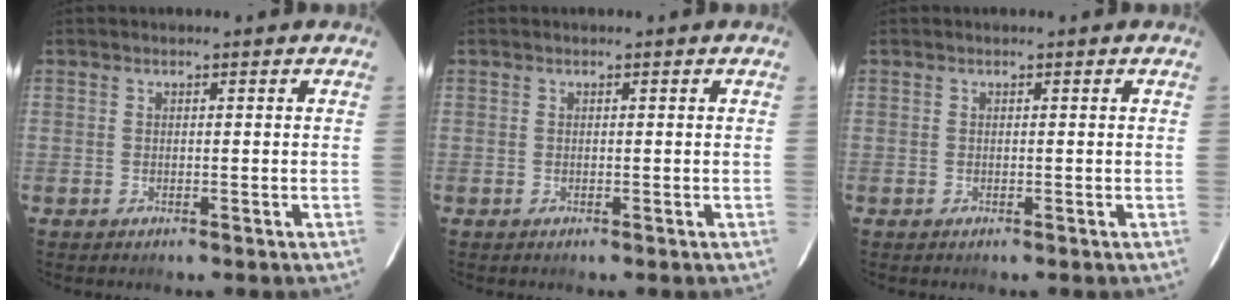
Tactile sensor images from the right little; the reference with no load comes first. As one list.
[{"total": 0.0}, {"total": 0.0}]